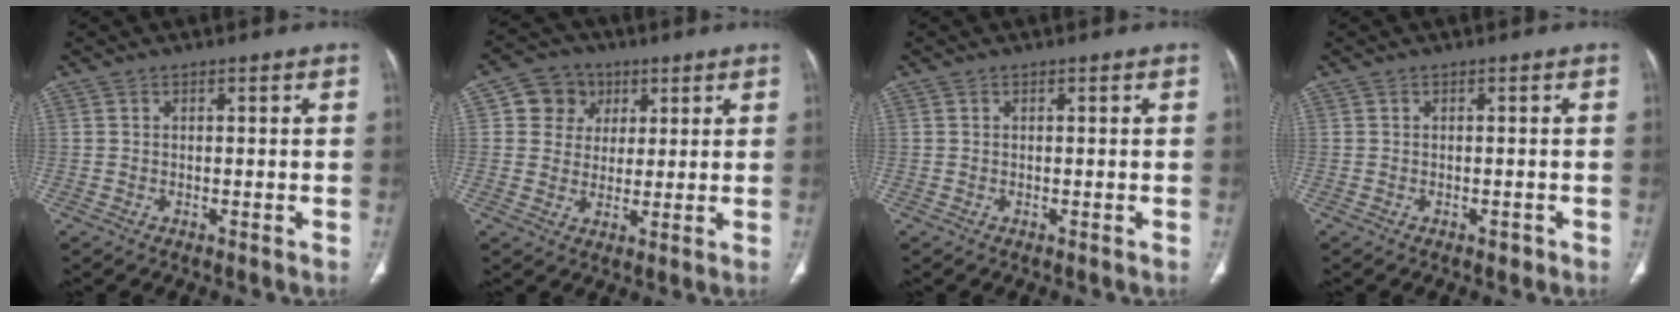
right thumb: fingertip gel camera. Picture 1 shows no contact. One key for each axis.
{"total": 7.6, "fx": 2.6, "fy": 6.9, "fz": 2.1, "tx": -0.001, "ty": -0.003, "tz": 0.041}
{"total": 0.0}
{"total": 0.8, "fx": -0.5, "fy": 0.5, "fz": 0.4, "tx": -0.001, "ty": 0.000, "tz": -0.007}